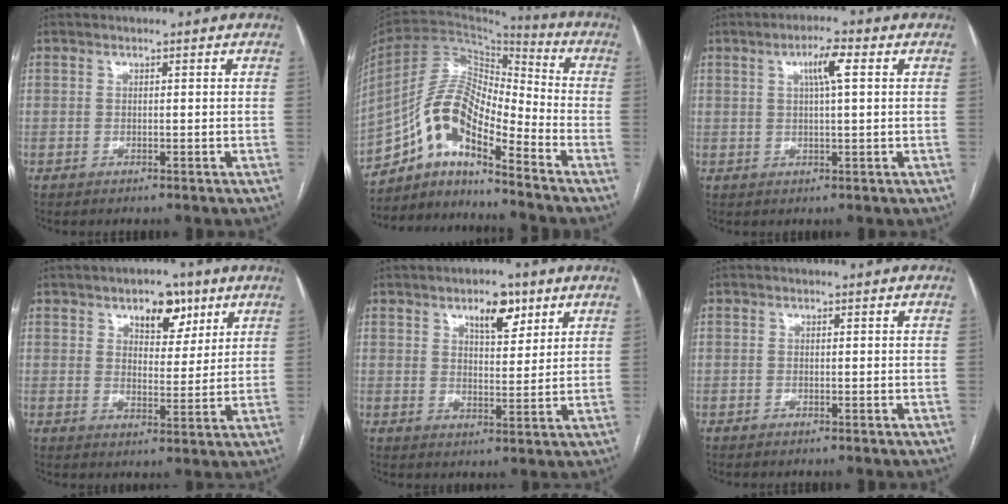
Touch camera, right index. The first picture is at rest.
{"total": 13.9, "force": [-9.3, 3.4, 9.8], "torque": [-0.188, 0.032, -0.166]}
{"total": 4.6, "force": [1.5, 0.5, 4.3], "torque": [-0.079, 0.008, 0.026]}
{"total": 7.1, "force": [4.2, 3.8, 4.3], "torque": [-0.056, 0.007, 0.063]}
{"total": 6.3, "force": [3.7, 2.7, 4.3], "torque": [-0.067, 0.003, 0.059]}
{"total": 0.0}